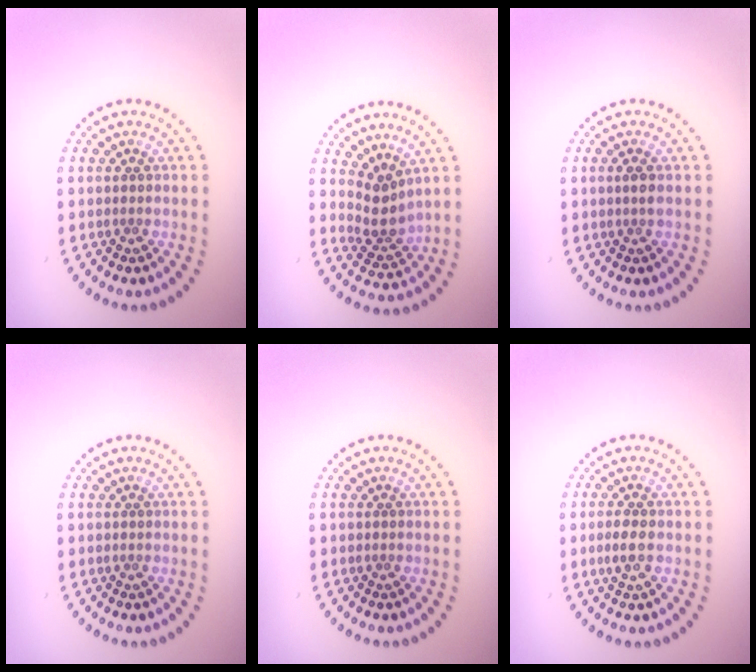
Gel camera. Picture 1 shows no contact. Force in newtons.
{"total": 2.9, "press": 2.1, "slide": 2.0}
{"total": 0.9, "press": 0.8, "slide": 0.4}
{"total": 0.0}
{"total": 0.0}
{"total": 1.9, "press": 1.8, "slide": 0.5}